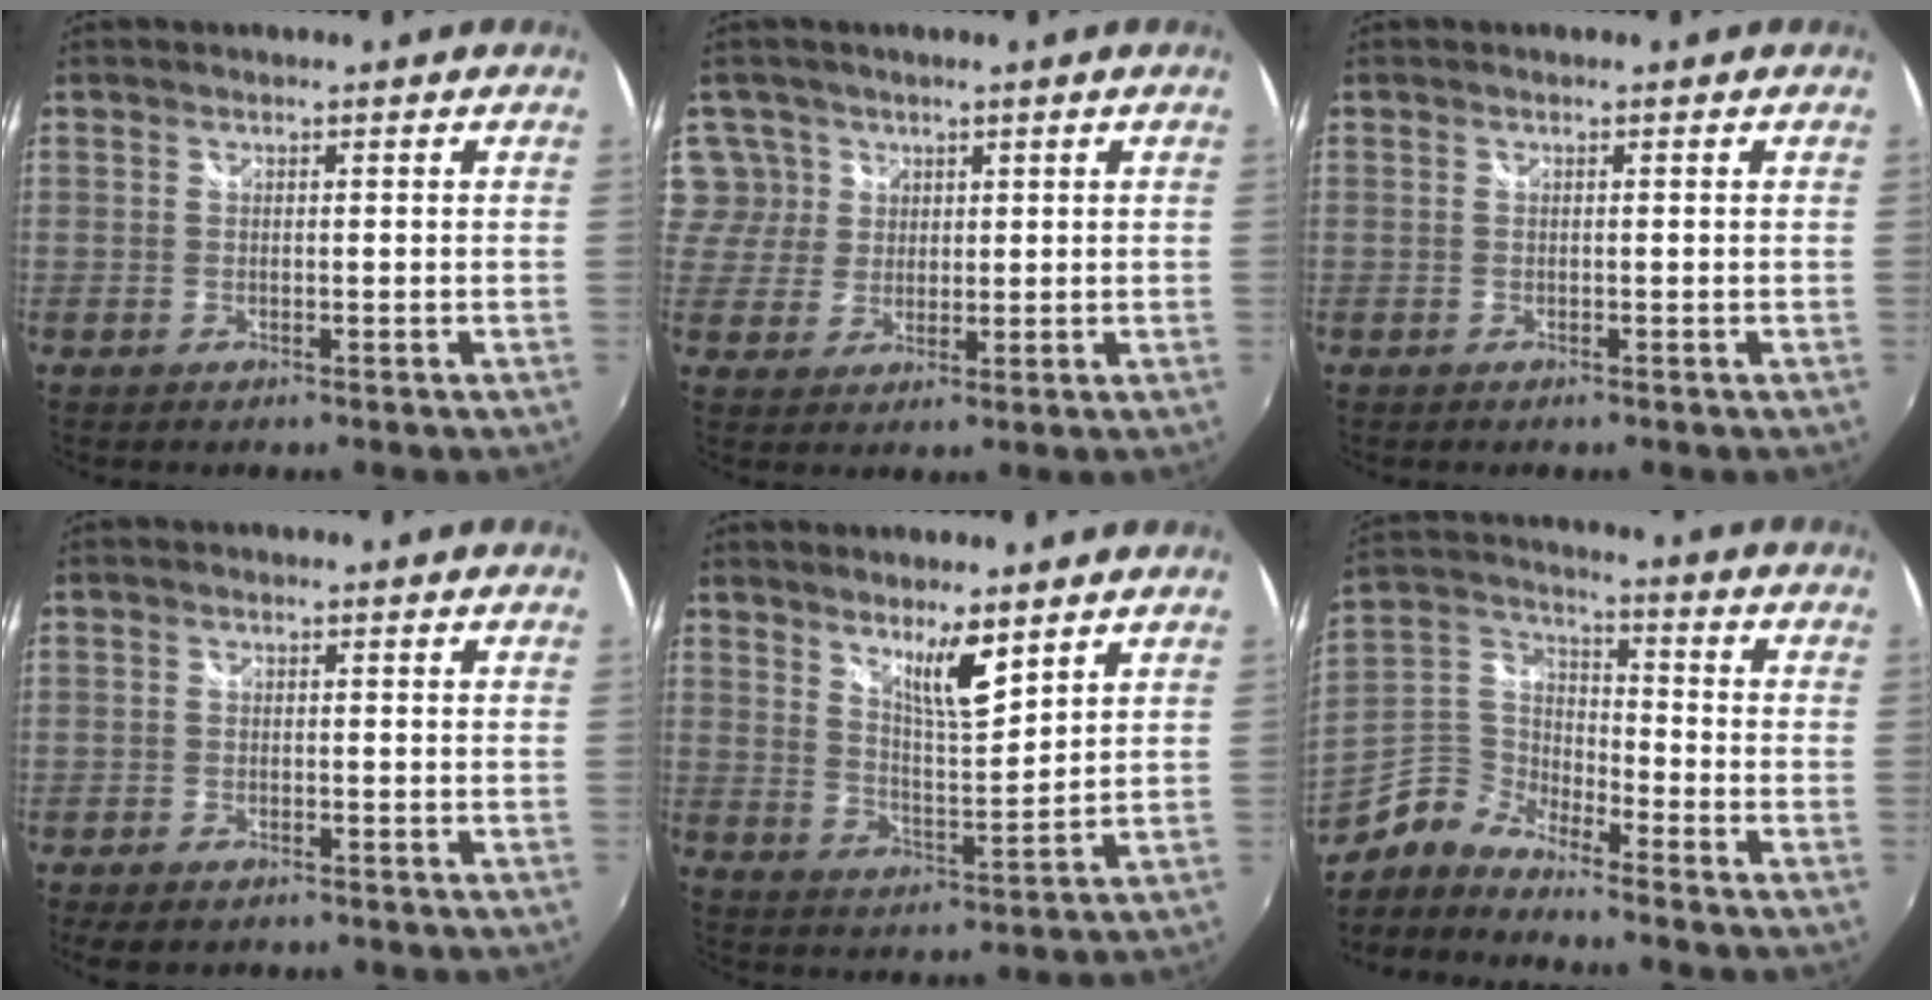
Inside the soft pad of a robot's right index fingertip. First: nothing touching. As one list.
[{"total": 6.0, "force": [2.6, 5.4, 0.4], "torque": [0.006, 0.010, 0.045]}, {"total": 0.0}, {"total": 4.7, "force": [-3.6, 1.9, 2.2], "torque": [-0.060, -0.019, -0.061]}, {"total": 7.5, "force": [5.3, 1.0, 5.2], "torque": [-0.084, -0.007, 0.092]}, {"total": 7.1, "force": [-5.3, 4.0, 2.6], "torque": [-0.064, 0.024, -0.127]}]